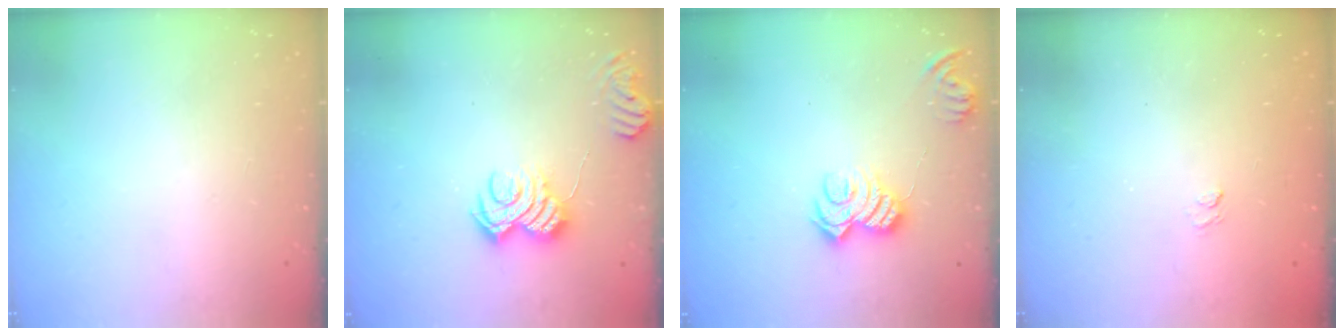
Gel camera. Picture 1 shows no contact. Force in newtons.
{"total": 6.9, "press": 6.9, "slide": 0.3}
{"total": 10.4, "press": 10.4, "slide": 0.3}
{"total": 1.6, "press": 1.0, "slide": 1.2}